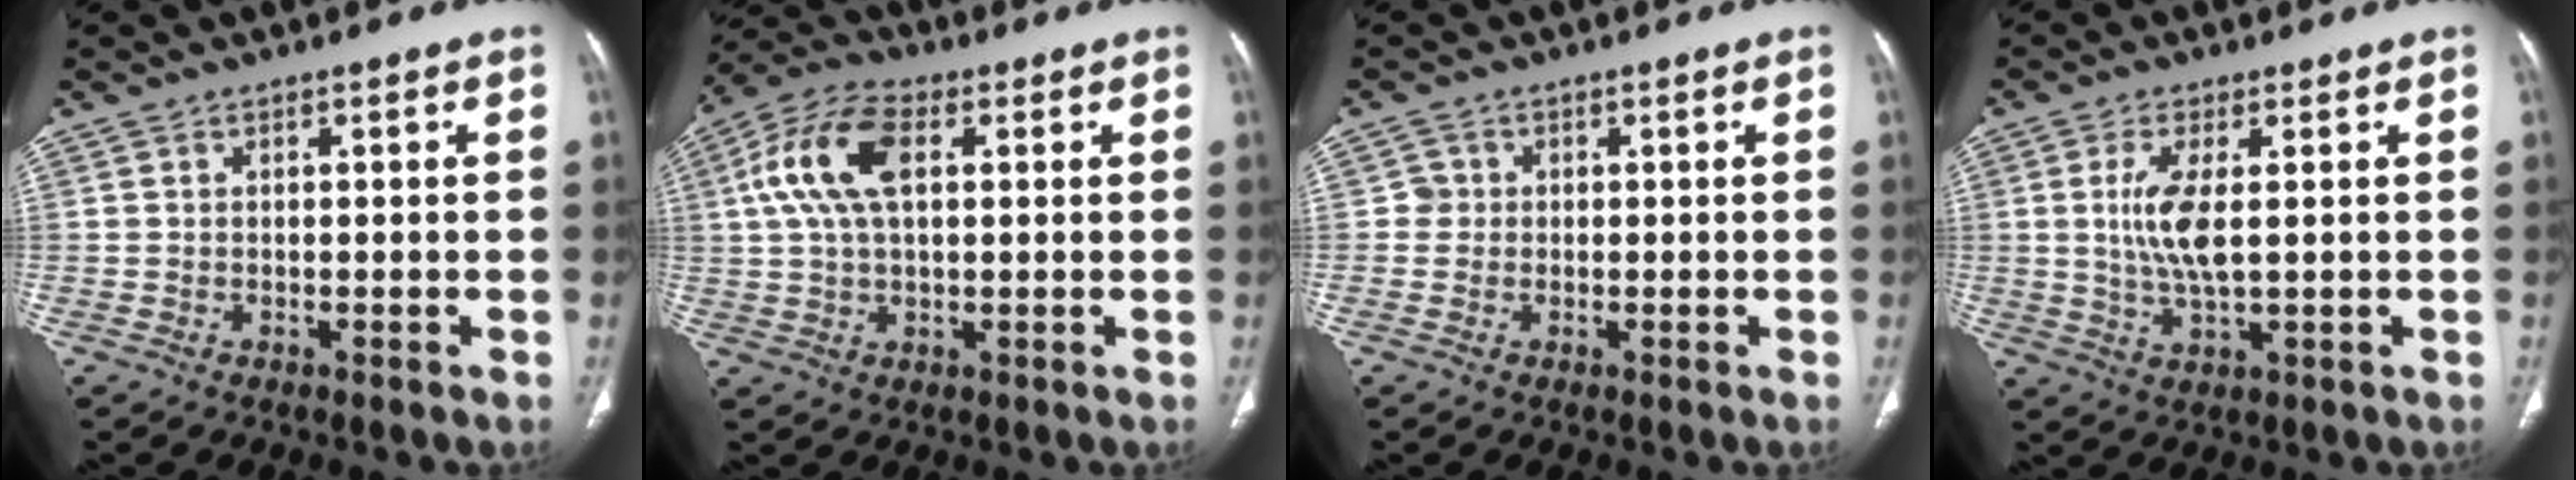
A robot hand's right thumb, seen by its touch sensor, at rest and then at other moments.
{"total": 12.0, "force": [2.9, 6.4, 9.7], "torque": [-0.204, 0.023, 0.052]}
{"total": 1.7, "force": [0.0, 1.7, 0.2], "torque": [0.008, 0.006, -0.003]}
{"total": 7.0, "force": [1.0, 2.2, 6.6], "torque": [-0.153, -0.011, 0.024]}